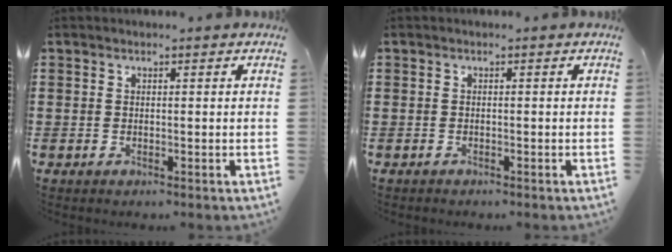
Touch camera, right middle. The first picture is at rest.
{"total": 0.5, "force": [-0.5, 0.2, -0.1], "torque": [0.000, 0.002, -0.012]}